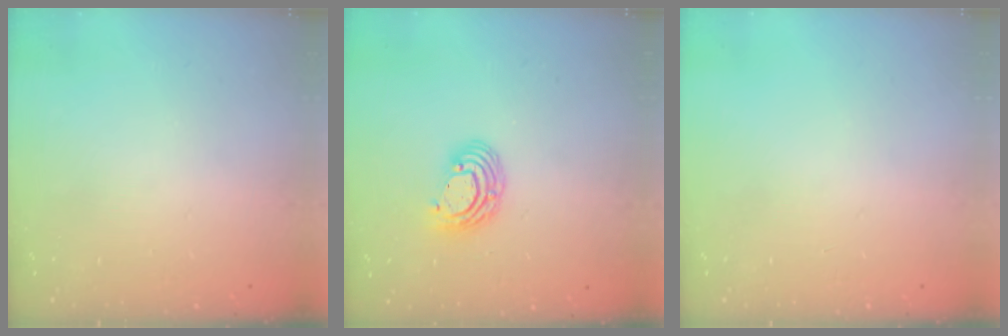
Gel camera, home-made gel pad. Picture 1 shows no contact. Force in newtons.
{"total": 8.3, "press": 8.2, "slide": 1.4}
{"total": 0.0}